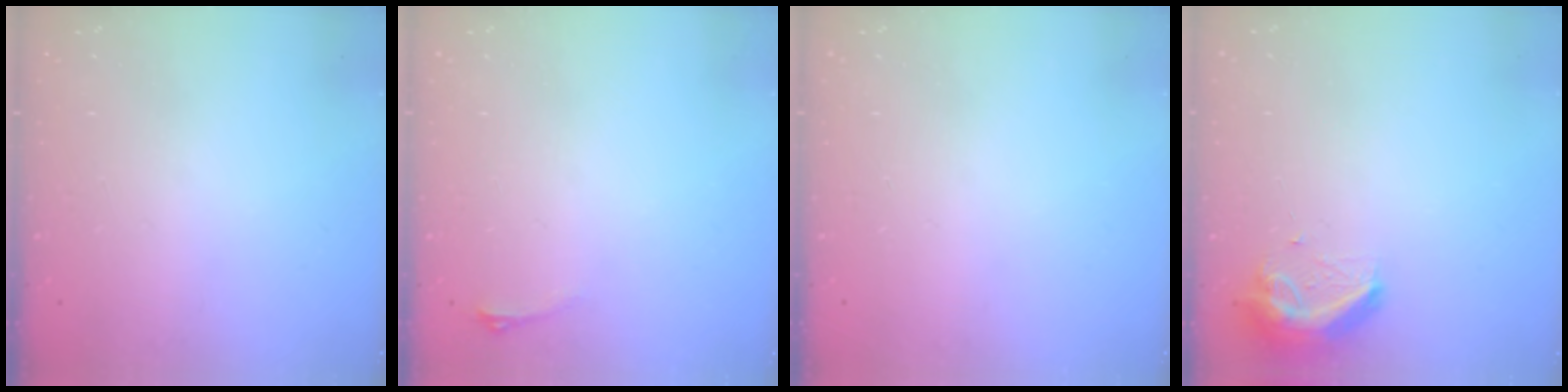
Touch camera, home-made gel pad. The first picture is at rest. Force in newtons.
{"total": 2.9, "press": 2.6, "slide": 1.5}
{"total": 13.4, "press": 3.0, "slide": 13.1}
{"total": 10.1, "press": 10.1, "slide": 0.9}